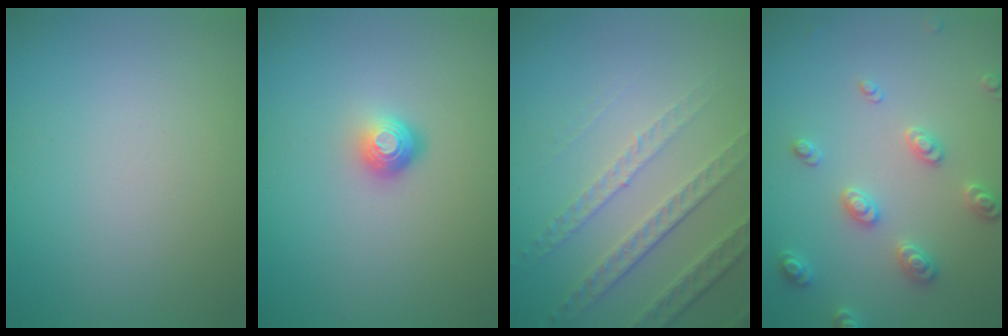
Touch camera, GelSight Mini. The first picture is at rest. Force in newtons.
{"total": 1.8, "press": 1.2, "slide": 1.4}
{"total": 4.6, "press": 3.2, "slide": 3.3}
{"total": 2.7, "press": 2.7, "slide": 0.4}